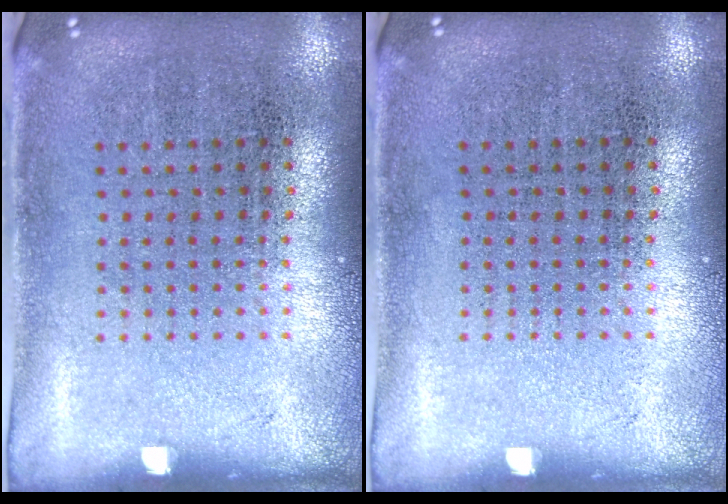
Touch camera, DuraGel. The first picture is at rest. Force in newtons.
{"total": 0.0}